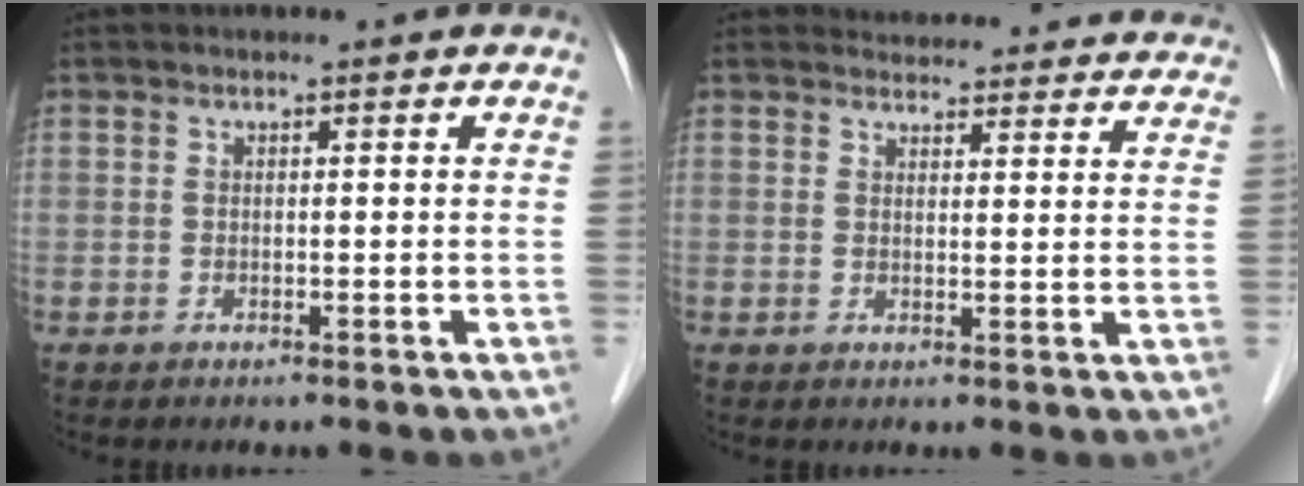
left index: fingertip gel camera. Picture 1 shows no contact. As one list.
[{"total": 17.7, "force": [17.1, 4.0, 2.6], "torque": [-0.018, -0.016, 0.187]}]